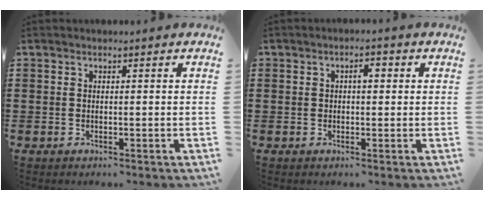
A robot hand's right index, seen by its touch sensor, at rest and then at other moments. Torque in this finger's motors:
{"motor_torque": [1.17, 0.96, 0.25, 0.07]}